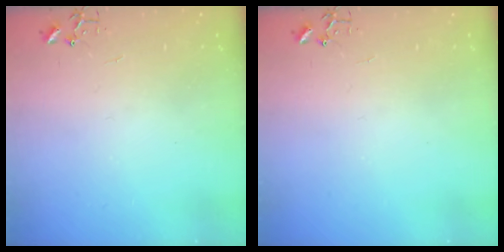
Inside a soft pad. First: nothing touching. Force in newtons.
{"total": 0.0}